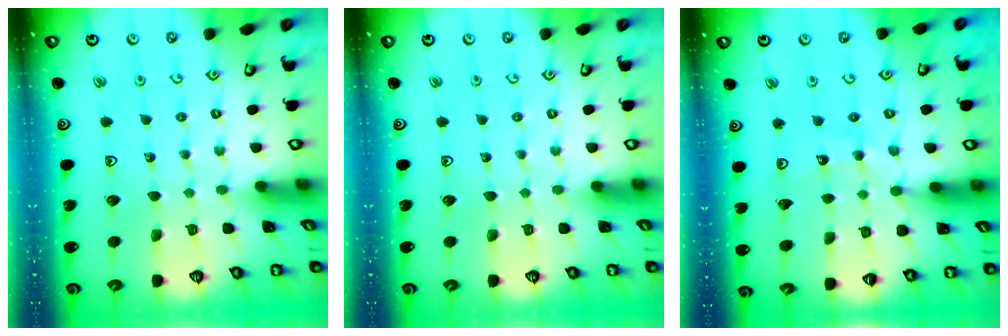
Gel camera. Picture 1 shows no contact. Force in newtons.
{"total": 0.0}
{"total": 10.3, "press": 10.3, "slide": 1.3}